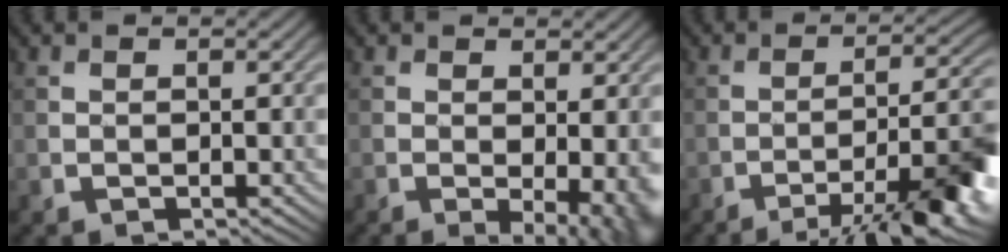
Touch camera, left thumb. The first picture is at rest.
{"total": 5.0, "force": [-1.5, 1.5, 4.6], "torque": [-0.058, -0.018, -0.013]}
{"total": 11.8, "force": [-6.9, 2.5, 9.2], "torque": [-0.125, 0.010, -0.106]}